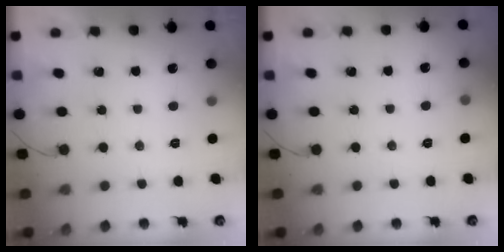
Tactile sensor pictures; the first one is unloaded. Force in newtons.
{"total": 4.6, "press": 4.4, "slide": 1.4}